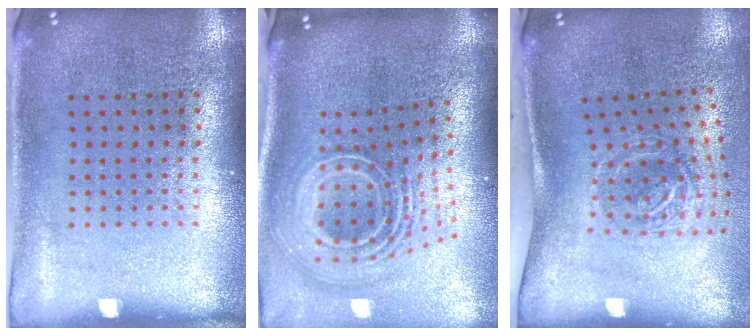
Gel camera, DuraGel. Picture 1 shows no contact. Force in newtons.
{"total": 3.3, "press": 2.1, "slide": 2.5}
{"total": 2.0, "press": 1.3, "slide": 1.6}